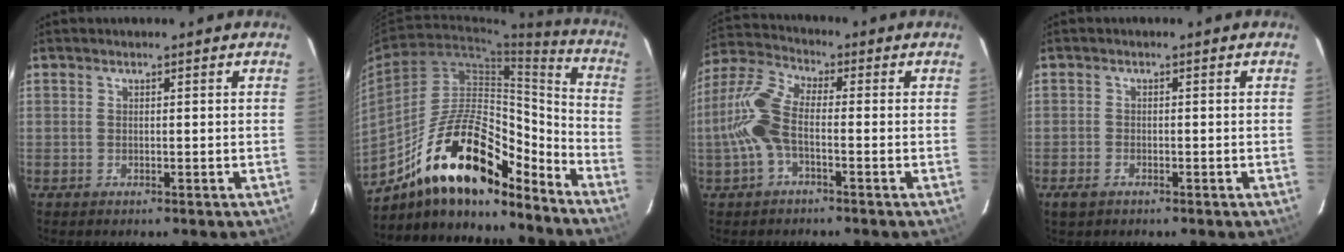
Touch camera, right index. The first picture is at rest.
{"total": 21.2, "force": [-15.0, 7.4, 13.0], "torque": [-0.224, 0.018, -0.254]}
{"total": 9.1, "force": [-2.0, 3.9, 8.0], "torque": [-0.189, 0.015, -0.045]}
{"total": 2.4, "force": [-1.6, 1.4, 1.1], "torque": [-0.027, -0.003, -0.030]}